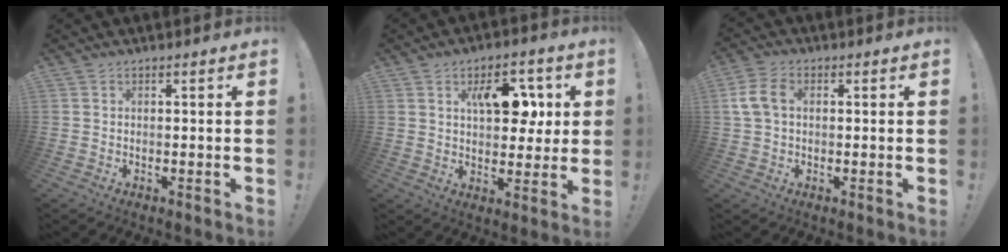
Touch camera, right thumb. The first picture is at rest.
{"total": 12.2, "force": [4.4, 7.5, 8.5], "torque": [-0.106, -0.004, 0.076]}
{"total": 7.6, "force": [1.1, 5.2, 5.5], "torque": [-0.115, 0.008, 0.023]}